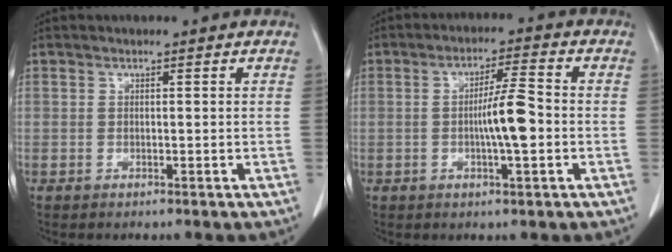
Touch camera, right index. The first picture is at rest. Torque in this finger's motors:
{"motor_torque": [0.24, 0.00, 0.26, 0.06]}